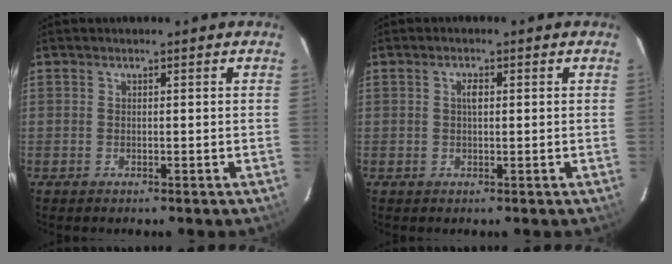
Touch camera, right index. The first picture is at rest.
{"total": 1.6, "force": [0.3, 0.7, 1.4], "torque": [-0.025, 0.005, 0.004]}